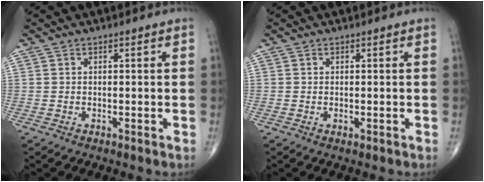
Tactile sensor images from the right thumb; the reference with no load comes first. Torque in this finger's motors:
{"motor_torque": [-0.23, 0.46, -0.29, -0.31, 0.01]}